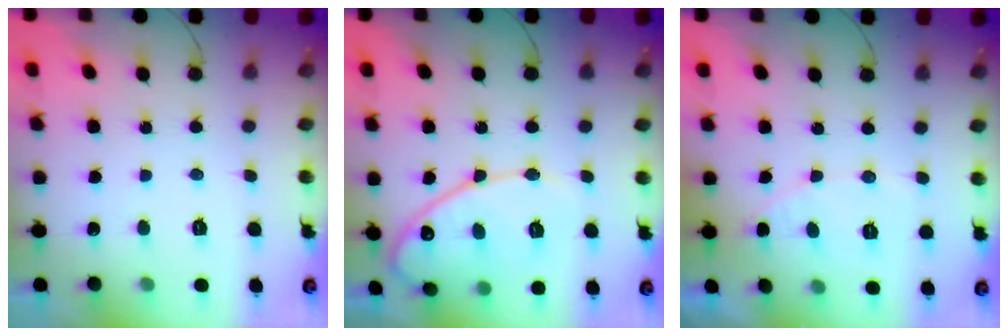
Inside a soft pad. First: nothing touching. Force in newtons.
{"total": 14.0, "press": 14.0, "slide": 0.7}
{"total": 4.9, "press": 4.9, "slide": 0.3}